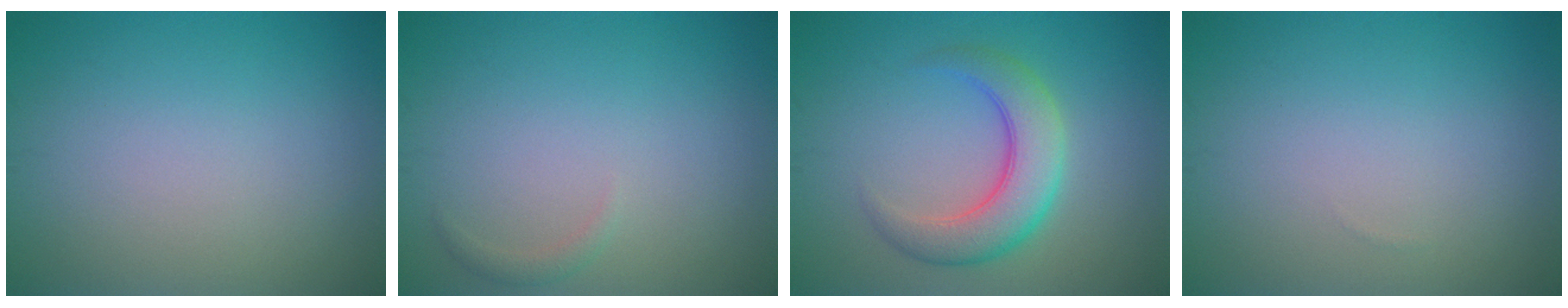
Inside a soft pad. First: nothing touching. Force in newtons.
{"total": 0.8, "press": 0.8, "slide": 0.0}
{"total": 5.2, "press": 5.2, "slide": 0.3}
{"total": 0.0}